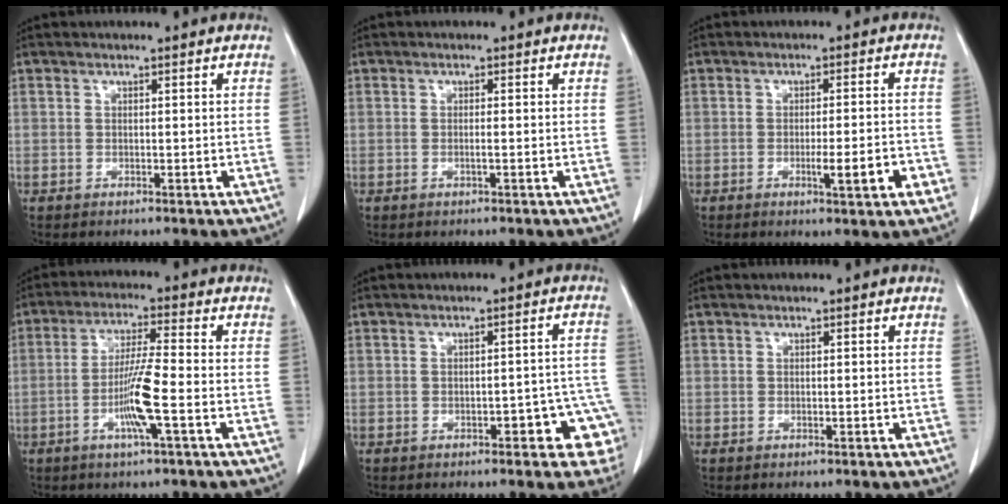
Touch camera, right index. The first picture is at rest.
{"total": 0.8, "force": [-0.2, -0.1, 0.8], "torque": [-0.016, 0.000, -0.004]}
{"total": 5.9, "force": [-2.1, 0.5, 5.5], "torque": [-0.078, -0.005, -0.027]}
{"total": 8.1, "force": [-2.5, -0.4, 7.7], "torque": [-0.149, -0.007, -0.050]}
{"total": 7.3, "force": [-2.8, 2.6, 6.2], "torque": [-0.050, 0.020, -0.032]}
{"total": 0.0}